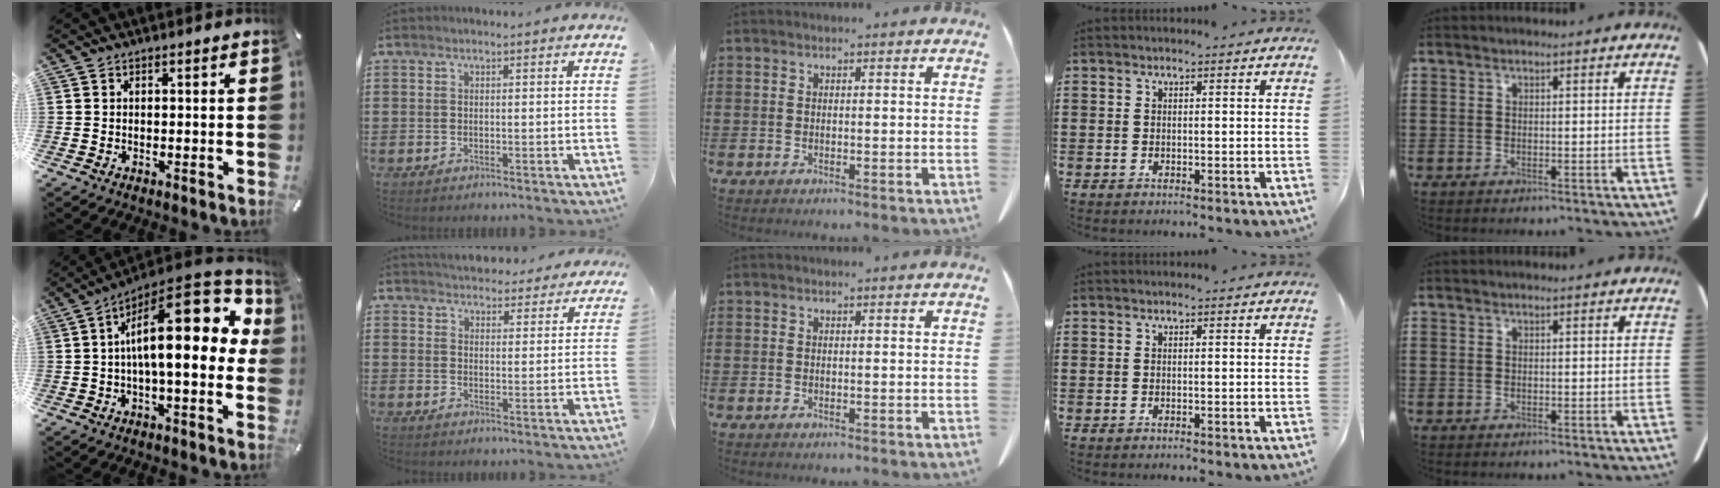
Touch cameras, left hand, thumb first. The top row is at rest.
{"thumb": {"total": 22.3, "force": [4.0, 8.6, 20.2], "torque": [-0.307, -0.036, 0.065]}, "index": {"total": 4.1, "force": [4.0, 0.7, 0.2], "torque": [-0.020, -0.019, 0.072]}}